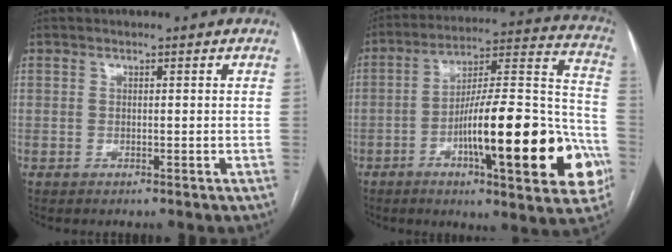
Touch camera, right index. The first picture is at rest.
{"total": 24.9, "force": [-8.1, 4.4, 23.2], "torque": [-0.293, 0.010, -0.113]}